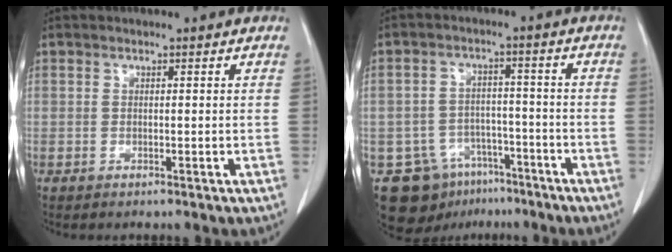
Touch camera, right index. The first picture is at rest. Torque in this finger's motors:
{"motor_torque": [-0.80, -0.64, -0.96, -0.17]}